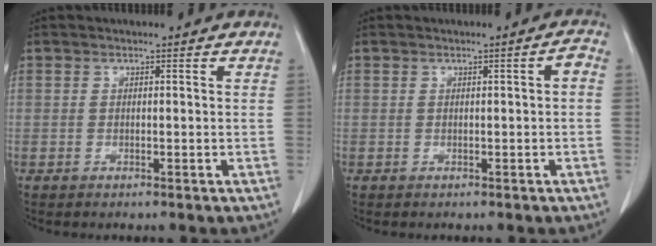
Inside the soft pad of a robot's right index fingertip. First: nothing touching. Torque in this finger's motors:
{"motor_torque": [0.21, -0.05, 0.09, 0.02]}